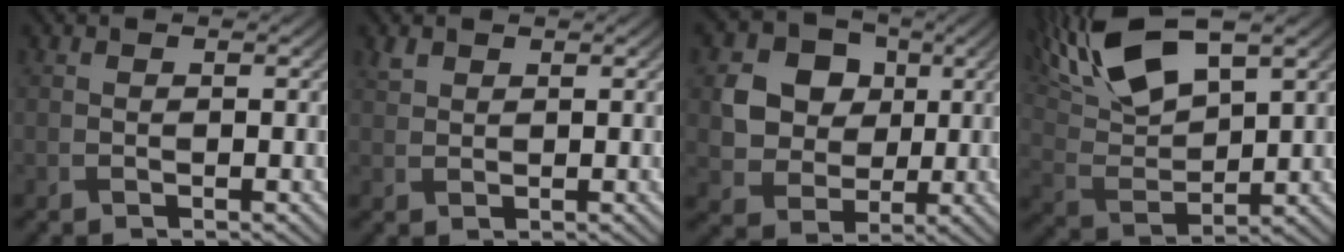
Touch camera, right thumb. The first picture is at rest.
{"total": 1.3, "force": [1.0, 0.7, 0.5], "torque": [-0.019, 0.000, 0.024]}
{"total": 9.0, "force": [1.9, 7.7, 4.2], "torque": [-0.103, -0.002, 0.033]}
{"total": 13.7, "force": [8.7, 4.8, 9.4], "torque": [-0.224, 0.023, 0.163]}